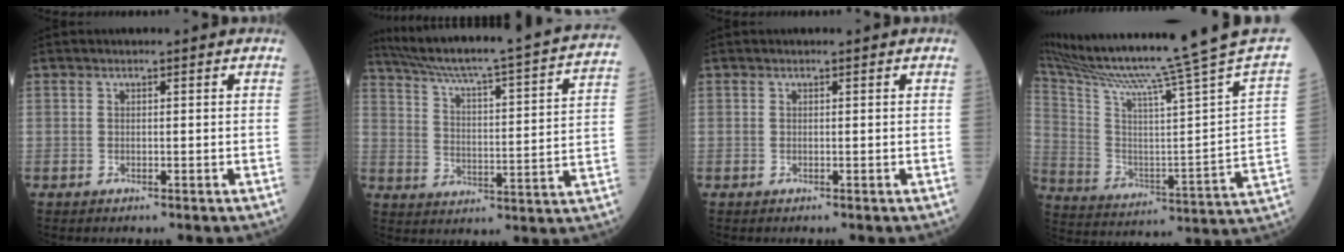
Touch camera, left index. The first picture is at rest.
{"total": 27.0, "force": [24.0, -0.1, 12.5], "torque": [-0.202, -0.048, 0.315]}
{"total": 0.0}
{"total": 25.6, "force": [21.7, -3.9, 13.0], "torque": [-0.229, -0.107, 0.323]}